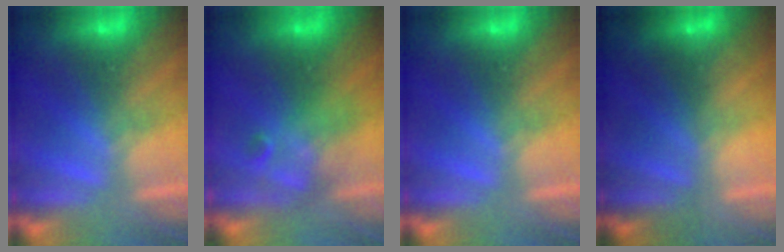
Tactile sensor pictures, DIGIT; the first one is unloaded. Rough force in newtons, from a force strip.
{"total": 2.6}
{"total": 0.0}
{"total": 1.5}